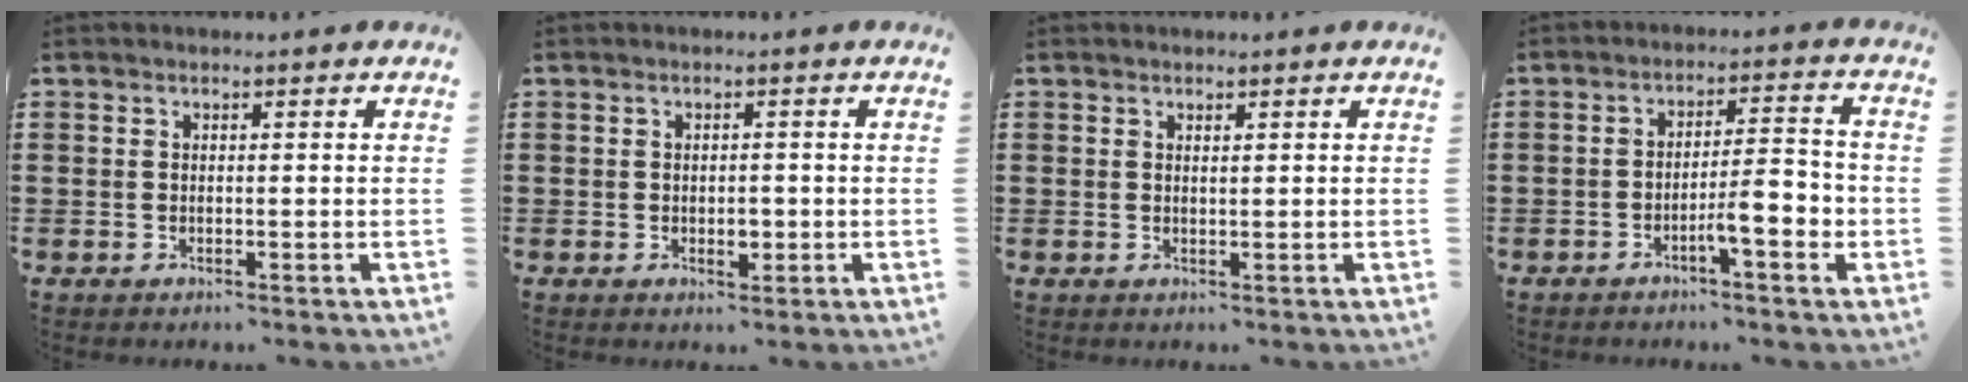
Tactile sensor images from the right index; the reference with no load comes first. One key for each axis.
{"total": 2.1, "fx": -0.4, "fy": 1.0, "fz": 1.8, "tx": -0.033, "ty": -0.001, "tz": -0.007}
{"total": 0.5, "fx": 0.4, "fy": 0.1, "fz": 0.3, "tx": -0.008, "ty": 0.001, "tz": 0.008}
{"total": 6.2, "fx": -2.6, "fy": 1.1, "fz": 5.5, "tx": -0.083, "ty": -0.001, "tz": -0.046}